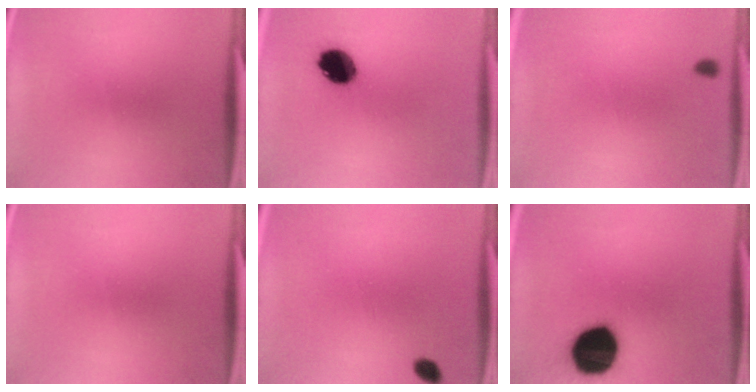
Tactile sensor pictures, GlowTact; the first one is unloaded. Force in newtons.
{"total": 10.2}
{"total": 0.7}
{"total": 0.0}
{"total": 2.0}
{"total": 19.6}